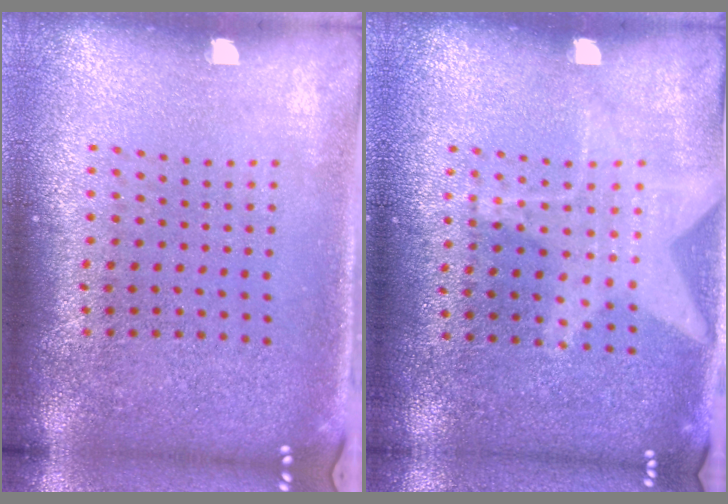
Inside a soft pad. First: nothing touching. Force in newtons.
{"total": 1.2, "press": 0.9, "slide": 0.8}